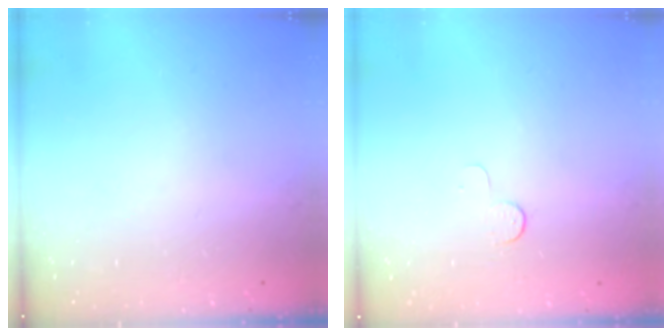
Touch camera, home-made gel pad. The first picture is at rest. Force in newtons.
{"total": 3.9, "press": 3.8, "slide": 0.4}